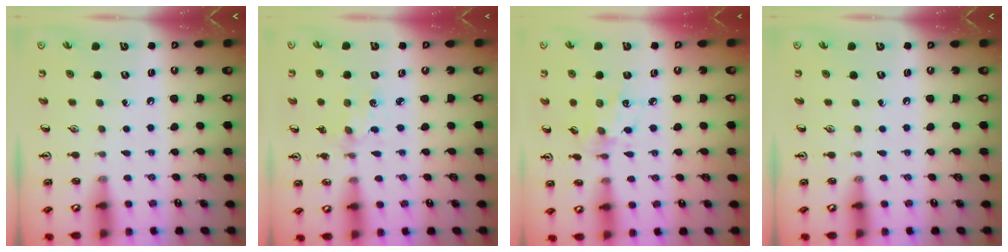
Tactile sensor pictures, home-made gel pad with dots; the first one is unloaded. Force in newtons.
{"total": 1.8, "press": 1.8, "slide": 0.4}
{"total": 5.9, "press": 5.8, "slide": 1.2}
{"total": 0.0}